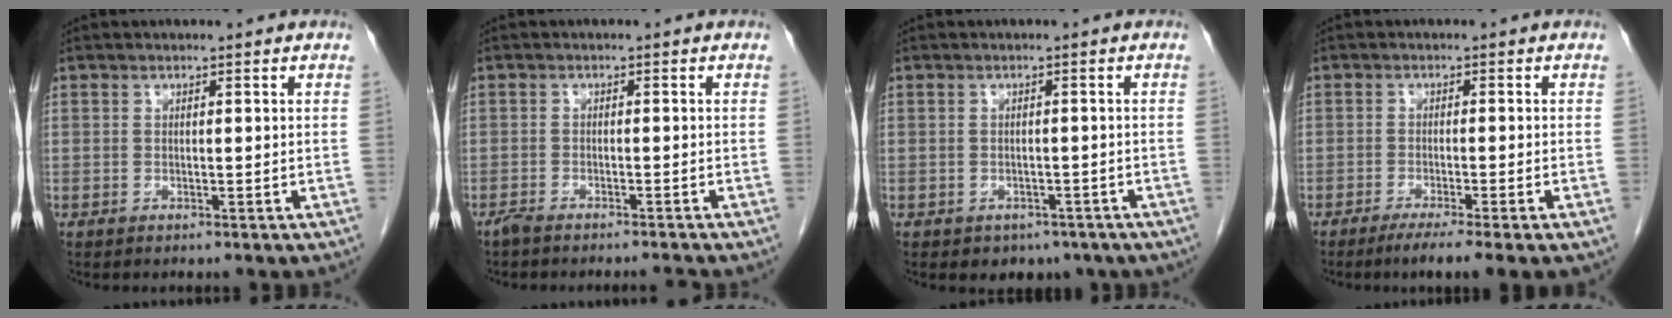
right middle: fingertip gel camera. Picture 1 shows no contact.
{"total": 2.9, "force": [-2.8, -0.4, 0.9], "torque": [-0.018, -0.006, -0.045]}
{"total": 4.8, "force": [-3.2, 3.3, 1.3], "torque": [-0.007, 0.006, -0.032]}
{"total": 6.7, "force": [-4.5, -0.1, 5.0], "torque": [-0.066, -0.016, -0.067]}